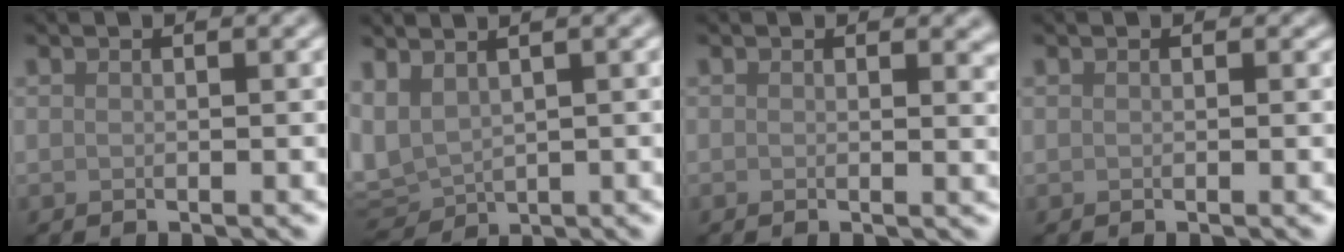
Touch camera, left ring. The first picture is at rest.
{"total": 4.4, "force": [0.9, 2.9, 3.2], "torque": [-0.076, -0.001, 0.023]}
{"total": 1.2, "force": [0.7, 0.5, 0.9], "torque": [-0.007, -0.006, 0.011]}
{"total": 0.5, "force": [0.3, 0.4, 0.1], "torque": [0.004, -0.002, 0.004]}